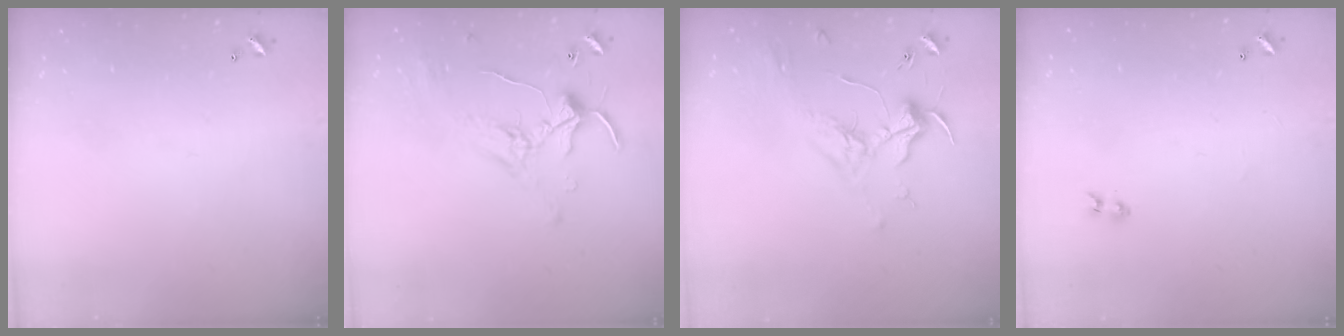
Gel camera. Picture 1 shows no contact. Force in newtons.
{"total": 1.0, "press": 0.5, "slide": 0.8}
{"total": 2.0, "press": 1.8, "slide": 0.7}
{"total": 1.3, "press": 1.1, "slide": 0.7}